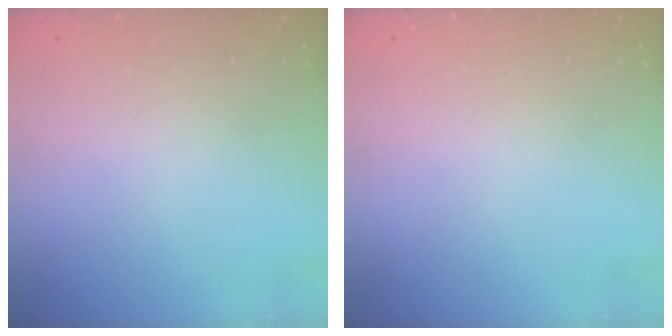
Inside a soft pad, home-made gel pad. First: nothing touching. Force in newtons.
{"total": 0.0}